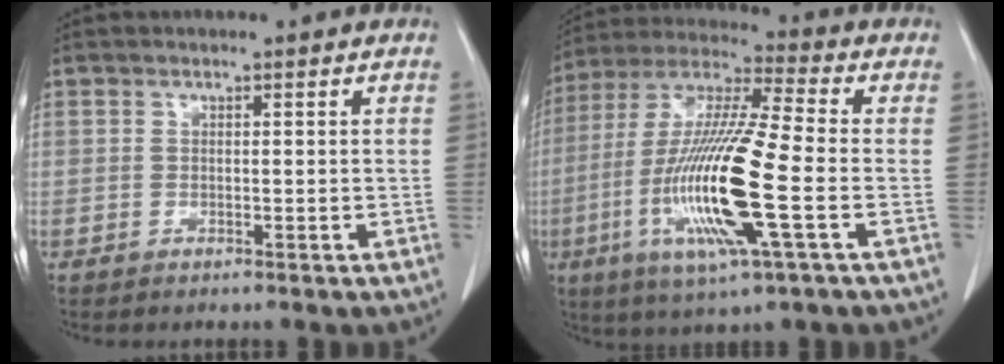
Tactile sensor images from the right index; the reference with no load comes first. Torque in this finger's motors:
{"motor_torque": [2.14, 0.00, 1.05, 0.21]}